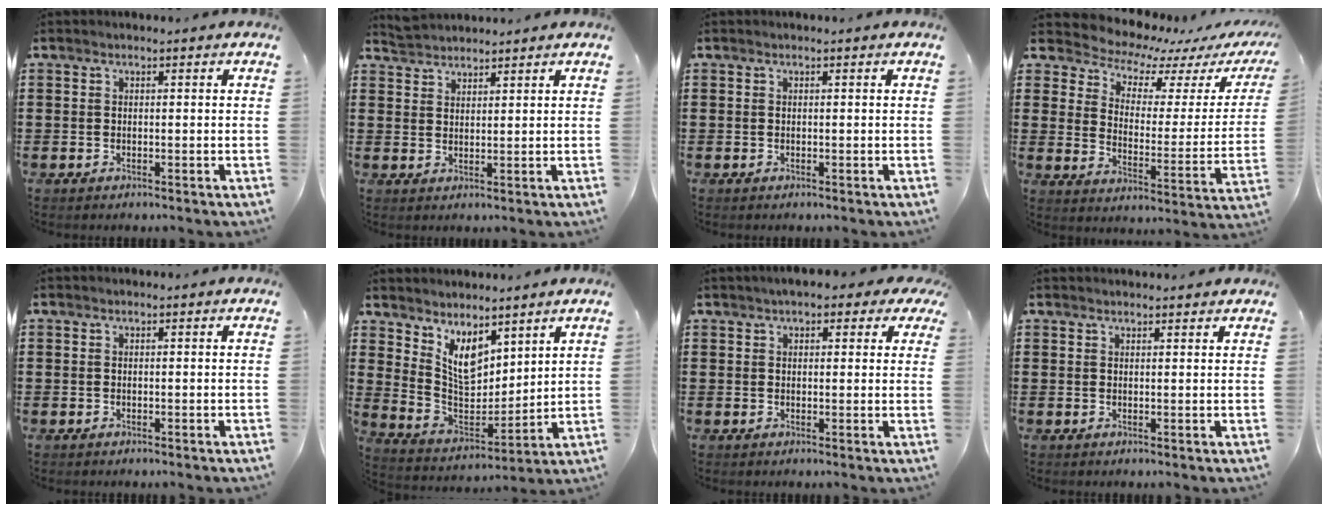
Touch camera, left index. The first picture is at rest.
{"total": 2.6, "force": [2.5, 0.0, -0.4], "torque": [-0.001, -0.005, 0.051]}
{"total": 0.0}
{"total": 4.6, "force": [4.3, 1.6, 0.7], "torque": [-0.040, -0.044, 0.067]}
{"total": 0.0}
{"total": 6.7, "force": [4.8, 3.7, 3.0], "torque": [-0.068, -0.025, 0.086]}
{"total": 3.3, "force": [2.4, 1.3, 1.8], "torque": [-0.037, 0.002, 0.041]}
{"total": 1.2, "force": [1.2, 0.0, 0.3], "torque": [-0.007, -0.001, 0.024]}